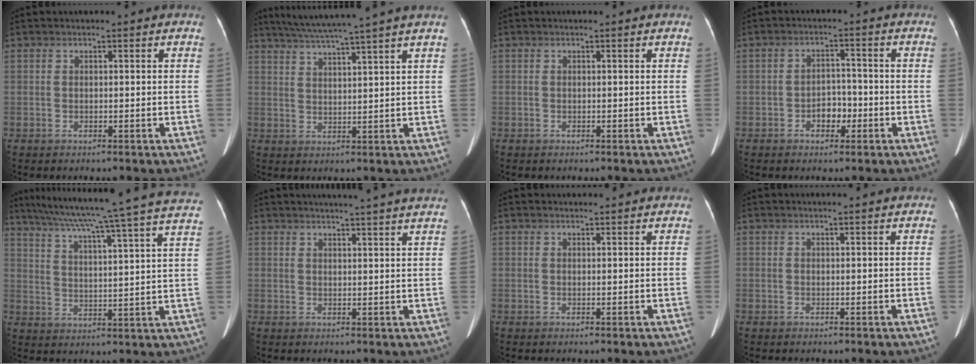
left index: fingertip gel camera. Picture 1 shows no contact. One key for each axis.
{"total": 11.3, "fx": 9.5, "fy": -2.2, "fz": 5.9, "tx": -0.101, "ty": 0.007, "tz": 0.138}
{"total": 0.0}
{"total": 3.5, "fx": -1.5, "fy": 2.3, "fz": 2.2, "tx": -0.034, "ty": 0.010, "tz": -0.025}
{"total": 27.6, "fx": 23.1, "fy": -0.5, "fz": 15.0, "tx": -0.249, "ty": -0.023, "tz": 0.299}
{"total": 13.7, "fx": 12.5, "fy": -0.9, "fz": 5.4, "tx": -0.080, "ty": -0.014, "tz": 0.141}
{"total": 2.6, "fx": 2.5, "fy": 0.2, "fz": 0.3, "tx": -0.011, "ty": 0.017, "tz": 0.031}
{"total": 1.7, "fx": 1.7, "fy": -0.1, "fz": 0.4, "tx": -0.008, "ty": 0.010, "tz": 0.022}